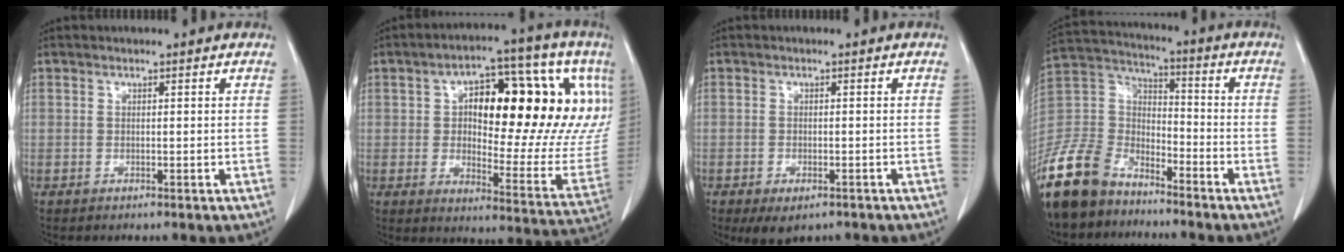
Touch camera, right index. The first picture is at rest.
{"total": 26.8, "force": [7.7, 9.4, 23.9], "torque": [-0.265, 0.060, 0.121]}
{"total": 4.5, "force": [-3.1, 2.1, 2.5], "torque": [-0.037, -0.007, -0.041]}
{"total": 15.0, "force": [-12.4, 6.9, 4.9], "torque": [-0.117, 0.016, -0.241]}